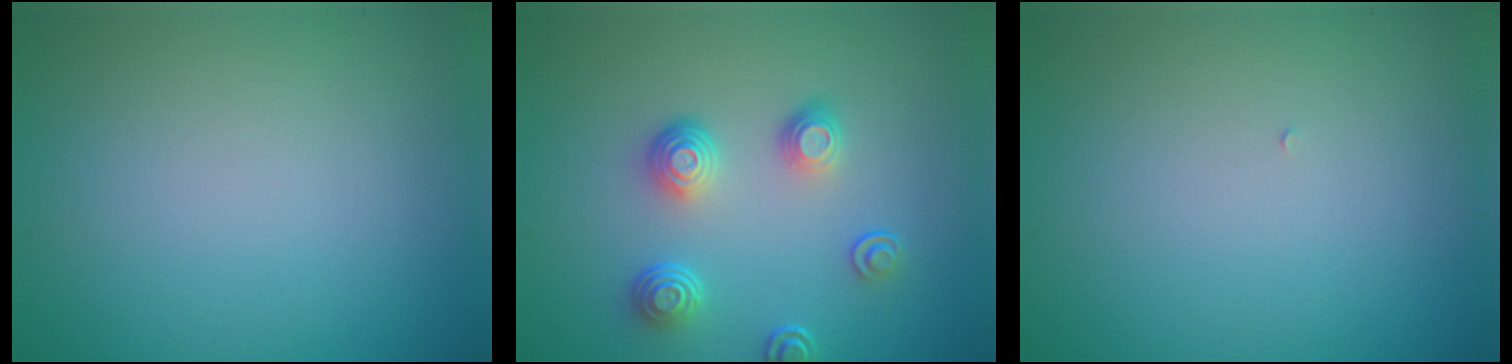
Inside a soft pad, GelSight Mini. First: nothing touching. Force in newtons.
{"total": 3.7, "press": 2.9, "slide": 2.3}
{"total": 0.0}